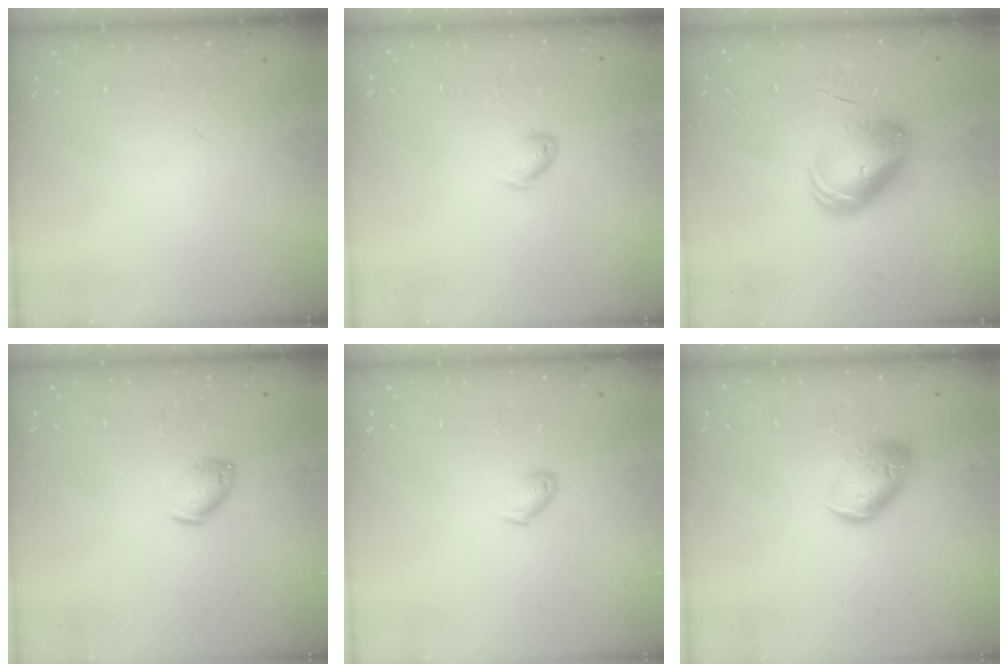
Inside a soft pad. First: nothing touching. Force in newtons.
{"total": 3.8, "press": 3.7, "slide": 0.5}
{"total": 9.7, "press": 9.6, "slide": 1.5}
{"total": 6.8, "press": 6.8, "slide": 1.1}
{"total": 3.5, "press": 3.5, "slide": 0.6}
{"total": 10.9, "press": 10.7, "slide": 1.7}